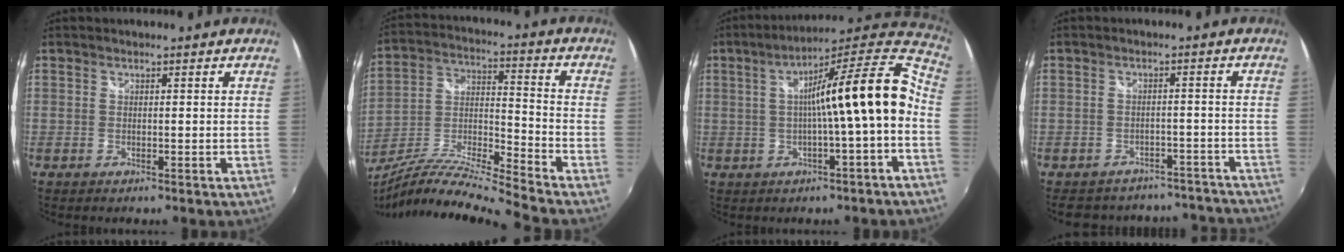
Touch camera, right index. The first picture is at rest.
{"total": 14.3, "force": [-11.9, -1.2, 7.9], "torque": [-0.148, -0.017, -0.231]}
{"total": 17.3, "force": [-1.3, 1.9, 17.2], "torque": [-0.242, 0.027, -0.017]}
{"total": 17.5, "force": [-15.5, 6.9, 4.4], "torque": [-0.089, 0.043, -0.177]}